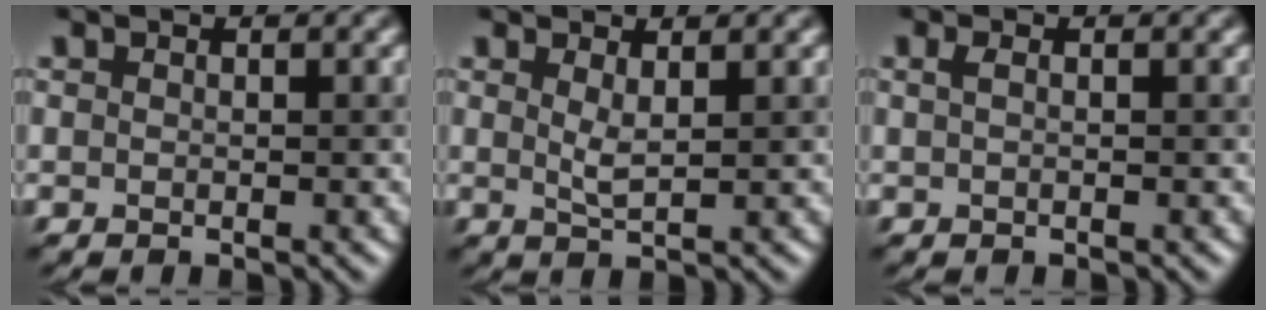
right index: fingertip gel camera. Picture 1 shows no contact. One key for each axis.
{"total": 1.6, "fx": 0.7, "fy": 0.3, "fz": 1.4, "tx": -0.028, "ty": -0.006, "tz": 0.014}
{"total": 0.7, "fx": 0.2, "fy": 0.2, "fz": 0.6, "tx": -0.017, "ty": 0.005, "tz": 0.003}